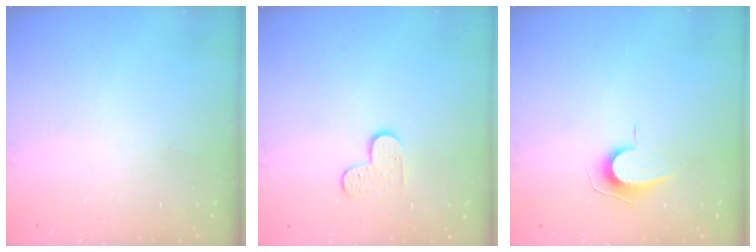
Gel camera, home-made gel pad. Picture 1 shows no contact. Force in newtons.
{"total": 4.7, "press": 4.7, "slide": 0.5}
{"total": 7.0, "press": 7.0, "slide": 0.7}